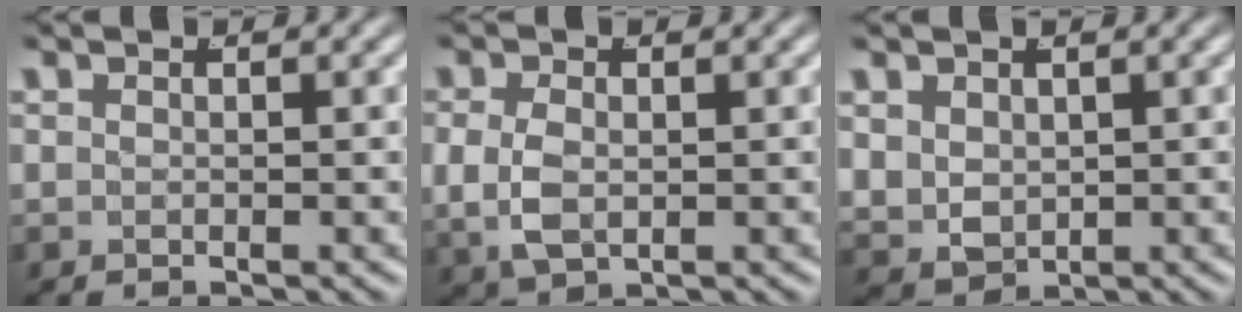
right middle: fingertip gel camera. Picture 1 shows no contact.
{"total": 3.7, "force": [0.0, 2.7, 2.5], "torque": [-0.068, -0.016, 0.013]}
{"total": 4.8, "force": [0.3, 4.2, 2.3], "torque": [-0.071, -0.030, 0.026]}